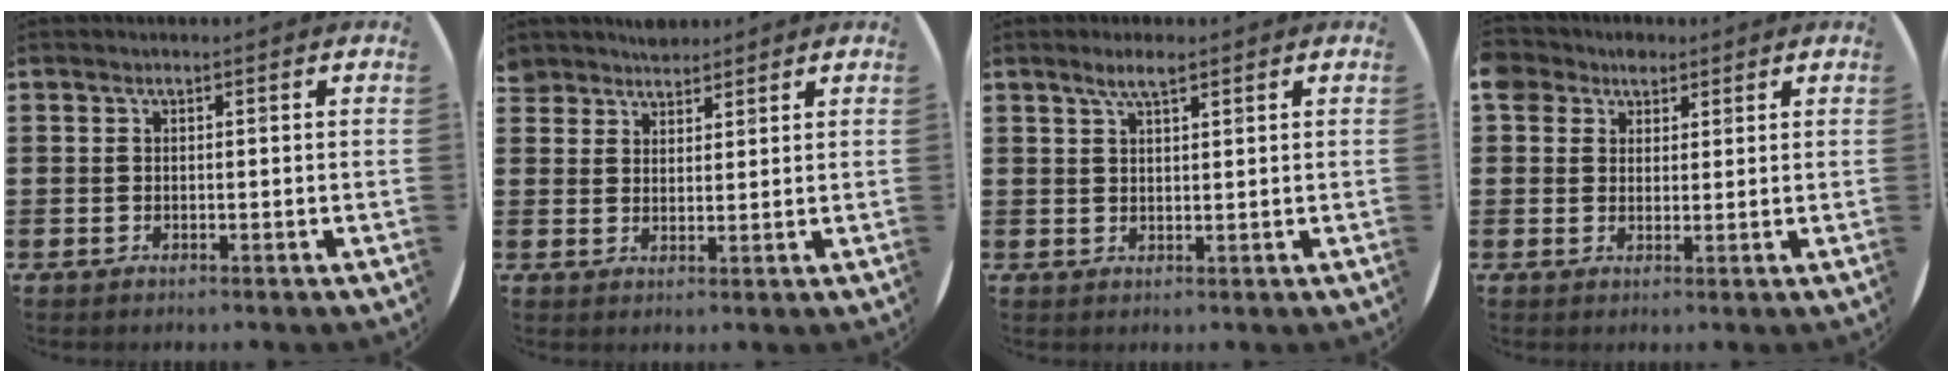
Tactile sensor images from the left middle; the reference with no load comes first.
{"total": 3.4, "force": [3.2, 1.0, -0.4], "torque": [-0.002, -0.003, 0.064]}
{"total": 3.2, "force": [2.3, 0.7, 2.1], "torque": [-0.036, 0.002, 0.039]}
{"total": 4.3, "force": [3.2, 2.8, 0.8], "torque": [-0.013, 0.004, 0.058]}